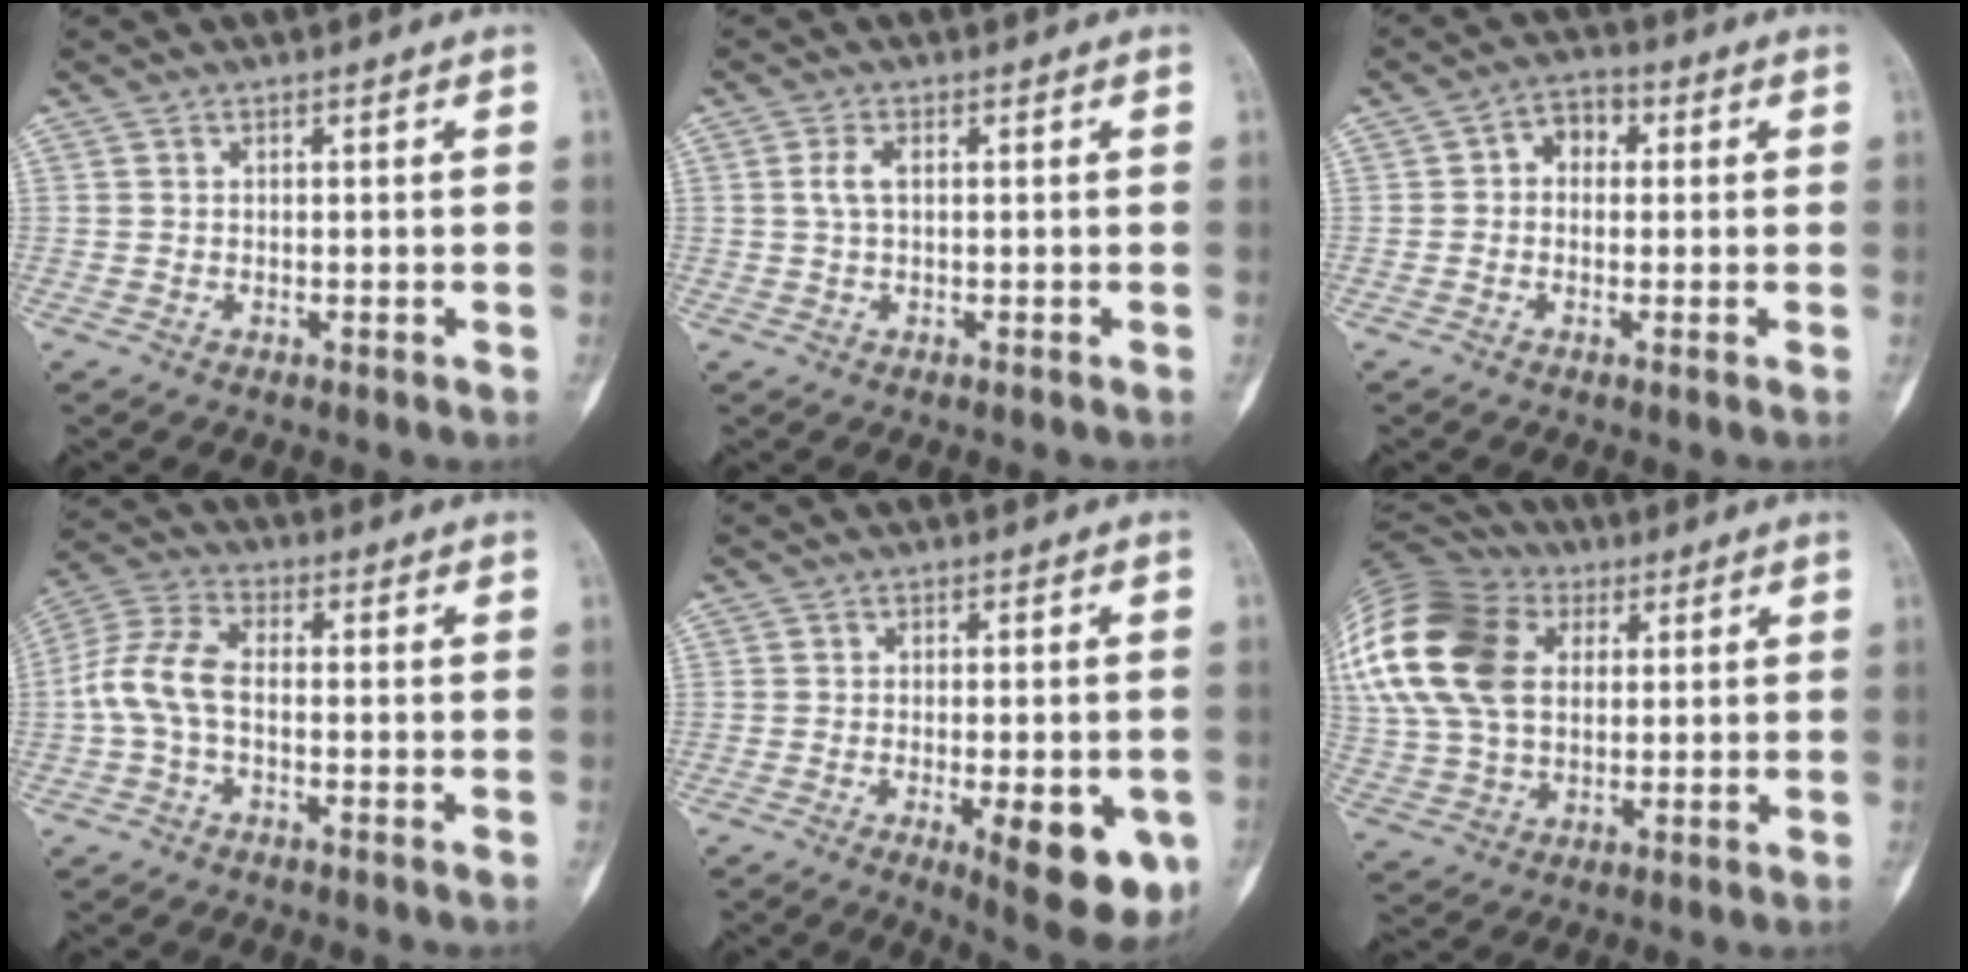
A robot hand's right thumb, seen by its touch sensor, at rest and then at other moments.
{"total": 2.4, "force": [0.3, 0.9, 2.3], "torque": [-0.056, 0.002, 0.005]}
{"total": 4.6, "force": [0.4, 3.4, 3.1], "torque": [-0.026, 0.012, -0.008]}
{"total": 7.9, "force": [-1.3, 3.8, 6.9], "torque": [-0.156, 0.024, -0.037]}
{"total": 12.7, "force": [-4.1, 4.2, 11.2], "torque": [-0.132, -0.010, -0.042]}
{"total": 27.0, "force": [6.9, 18.6, 18.3], "torque": [-0.417, 0.045, 0.132]}